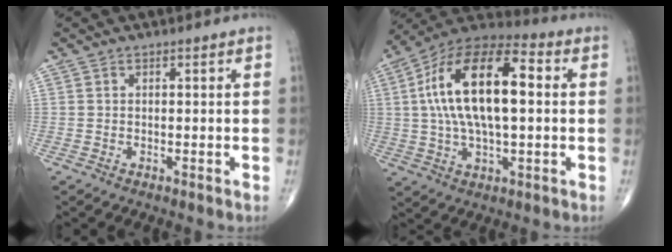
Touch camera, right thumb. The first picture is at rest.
{"total": 20.6, "force": [2.6, 9.2, 18.3], "torque": [-0.330, 0.031, 0.035]}